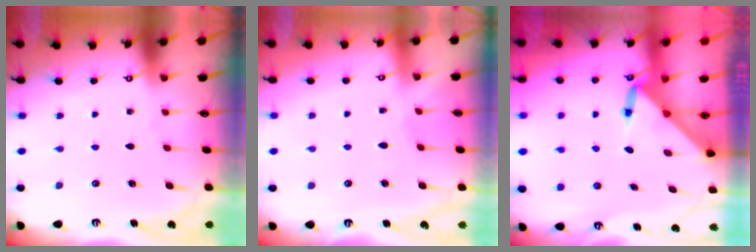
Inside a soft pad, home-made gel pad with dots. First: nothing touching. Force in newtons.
{"total": 2.9, "press": 2.9, "slide": 0.5}
{"total": 3.5, "press": 3.5, "slide": 0.2}